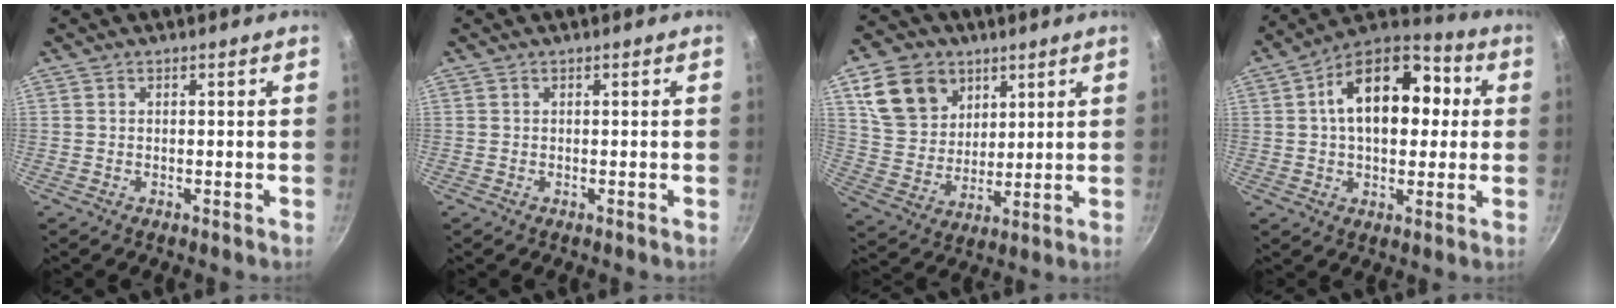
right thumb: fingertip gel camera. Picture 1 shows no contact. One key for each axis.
{"total": 0.0}
{"total": 14.0, "fx": 6.6, "fy": 10.7, "fz": 6.0, "tx": -0.083, "ty": -0.016, "tz": 0.129}
{"total": 18.1, "fx": 2.9, "fy": 10.9, "fz": 14.2, "tx": -0.184, "ty": 0.031, "tz": 0.037}